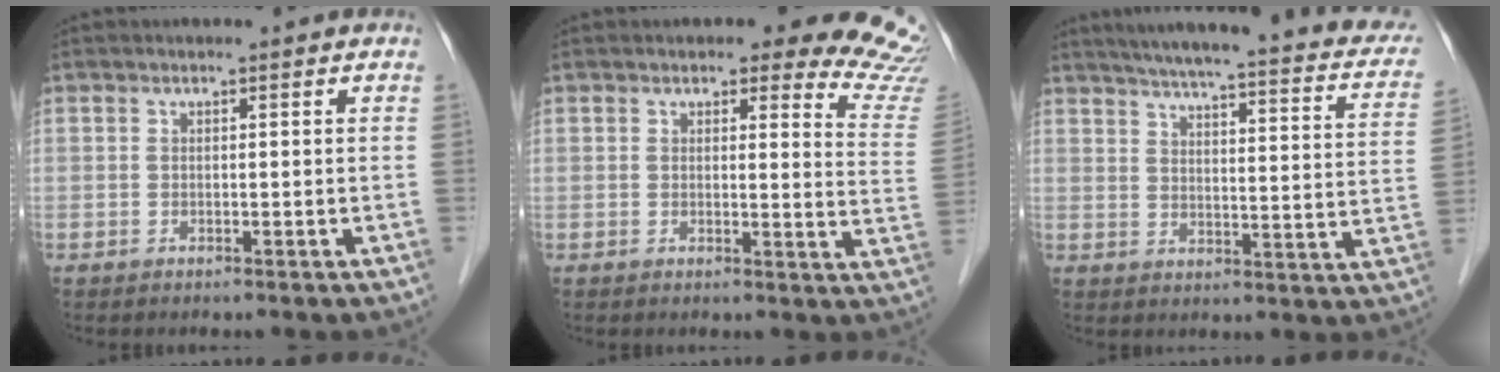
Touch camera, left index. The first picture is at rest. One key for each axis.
{"total": 13.6, "fx": 11.7, "fy": 2.6, "fz": 6.4, "tx": -0.045, "ty": -0.052, "tz": 0.095}
{"total": 25.4, "fx": 21.1, "fy": 3.9, "fz": 13.7, "tx": -0.187, "ty": -0.012, "tz": 0.244}